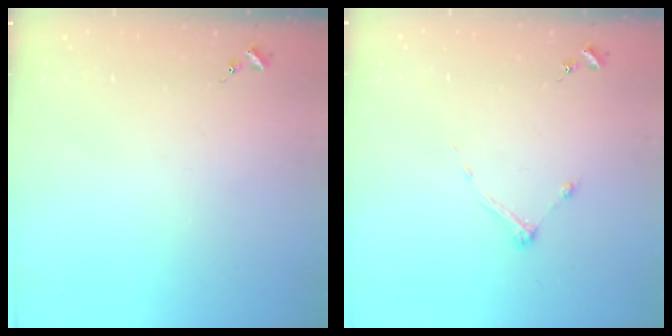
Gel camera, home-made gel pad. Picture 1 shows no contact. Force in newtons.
{"total": 4.9, "press": 4.9, "slide": 0.7}